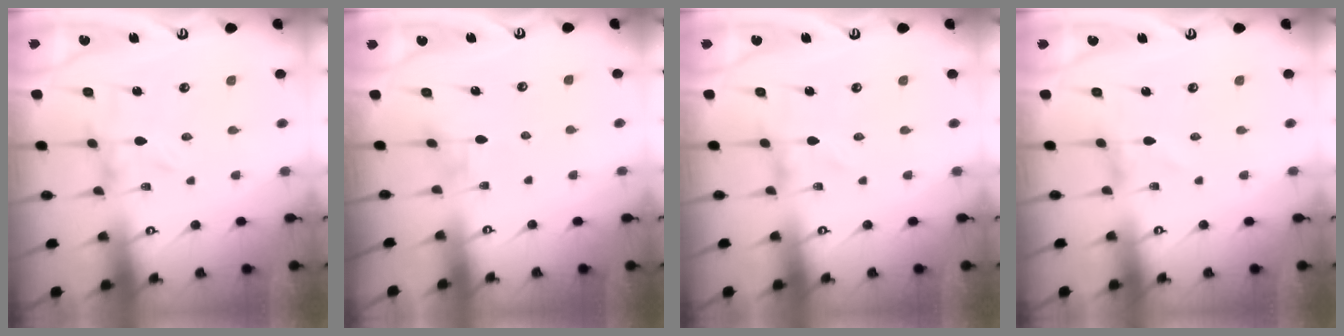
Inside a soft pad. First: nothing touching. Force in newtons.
{"total": 1.9, "press": 1.9, "slide": 0.2}
{"total": 0.0}
{"total": 0.0}